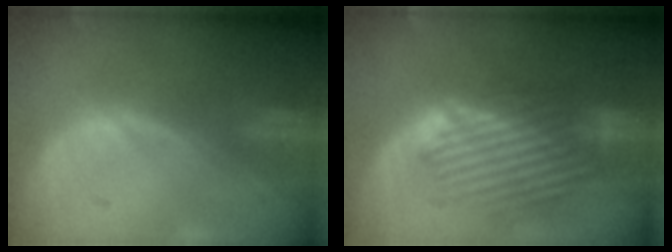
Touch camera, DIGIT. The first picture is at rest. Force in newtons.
{"total": 8.8, "press": 8.4, "slide": 2.6}